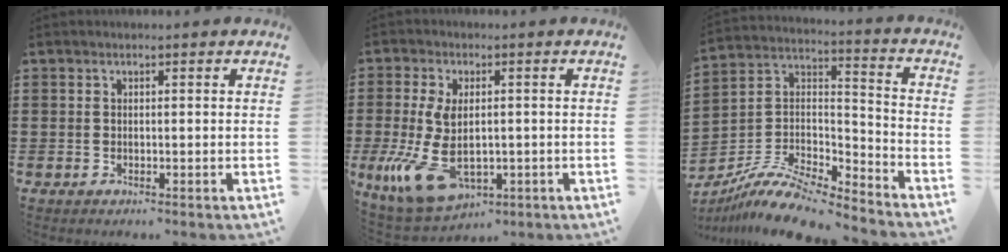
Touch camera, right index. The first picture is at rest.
{"total": 11.3, "force": [-1.5, 6.2, 9.3], "torque": [-0.206, -0.011, -0.023]}
{"total": 10.8, "force": [-9.2, 2.6, 5.1], "torque": [-0.105, 0.022, -0.186]}